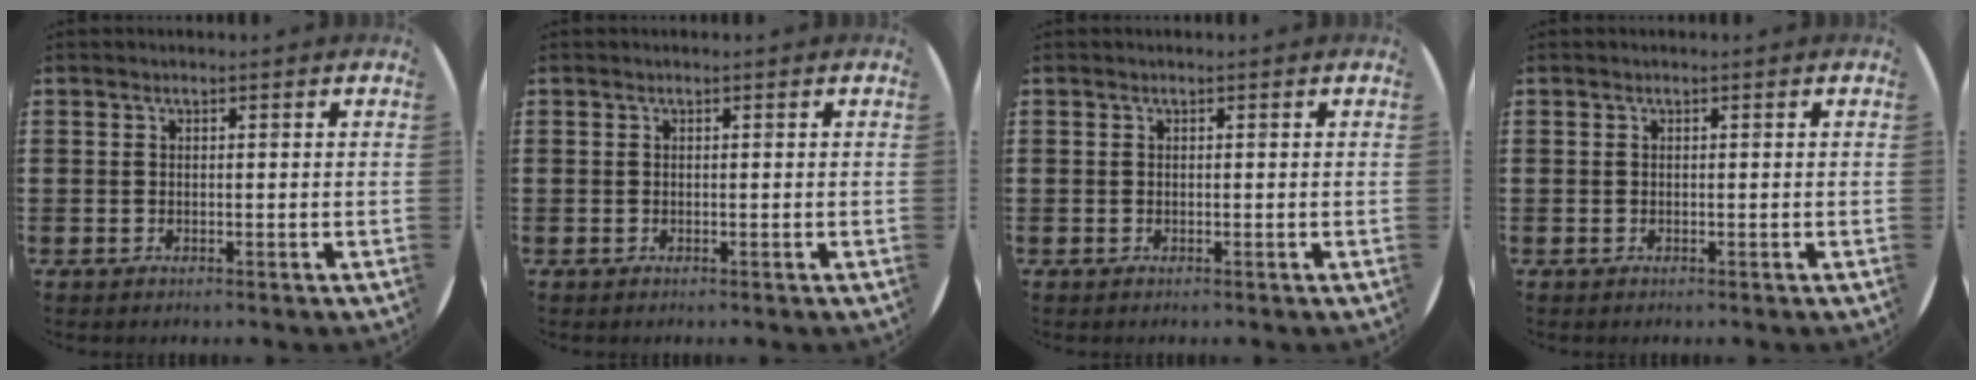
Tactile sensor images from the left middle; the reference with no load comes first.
{"total": 0.0}
{"total": 0.0}
{"total": 0.0}